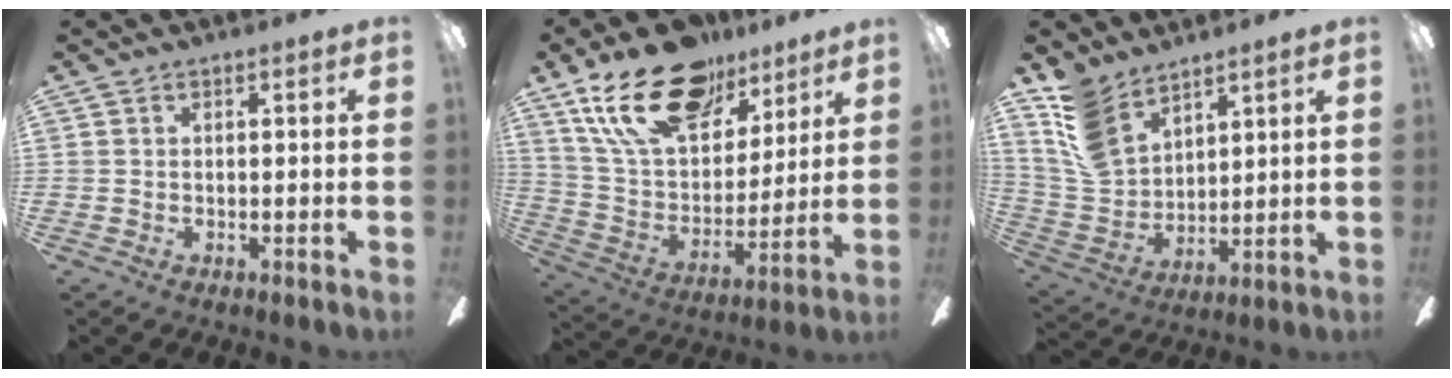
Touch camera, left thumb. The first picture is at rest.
{"total": 22.4, "force": [14.5, 12.2, 11.9], "torque": [-0.214, -0.070, 0.265]}
{"total": 13.0, "force": [9.7, 7.0, 5.2], "torque": [-0.144, -0.039, 0.196]}